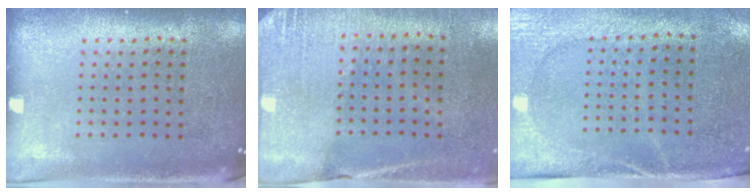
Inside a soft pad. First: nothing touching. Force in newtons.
{"total": 2.6, "press": 2.4, "slide": 1.1}
{"total": 2.7, "press": 2.3, "slide": 1.4}